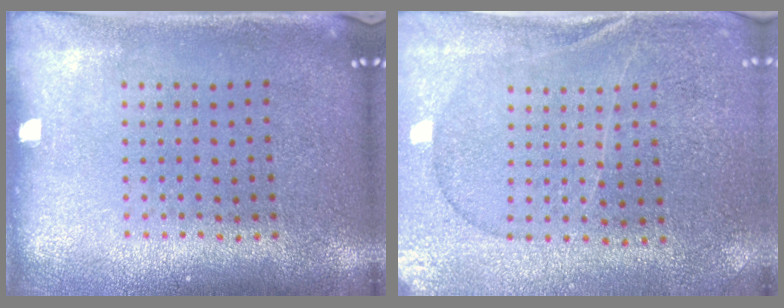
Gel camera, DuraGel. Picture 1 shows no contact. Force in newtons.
{"total": 0.6, "press": 0.5, "slide": 0.3}